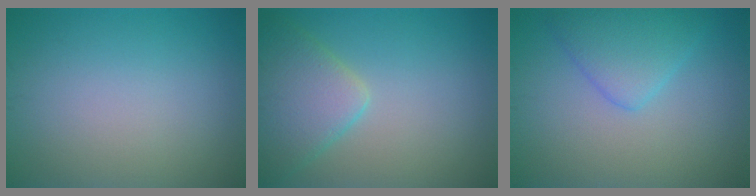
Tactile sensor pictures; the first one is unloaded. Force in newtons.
{"total": 4.9, "press": 4.9, "slide": 0.3}
{"total": 3.6, "press": 3.6, "slide": 0.1}